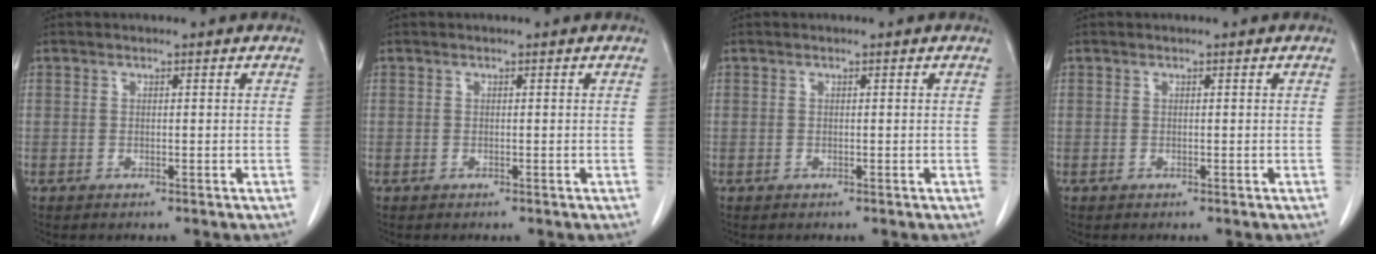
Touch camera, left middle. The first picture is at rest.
{"total": 0.0}
{"total": 0.0}
{"total": 0.0}